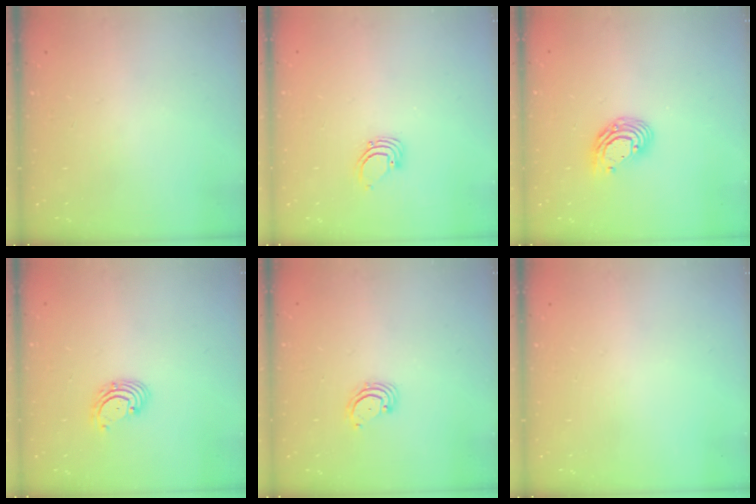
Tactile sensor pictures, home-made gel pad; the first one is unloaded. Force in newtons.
{"total": 2.7, "press": 2.7, "slide": 0.1}
{"total": 9.1, "press": 9.1, "slide": 1.1}
{"total": 2.9, "press": 2.9, "slide": 0.3}
{"total": 2.6, "press": 2.6, "slide": 0.3}
{"total": 0.0}